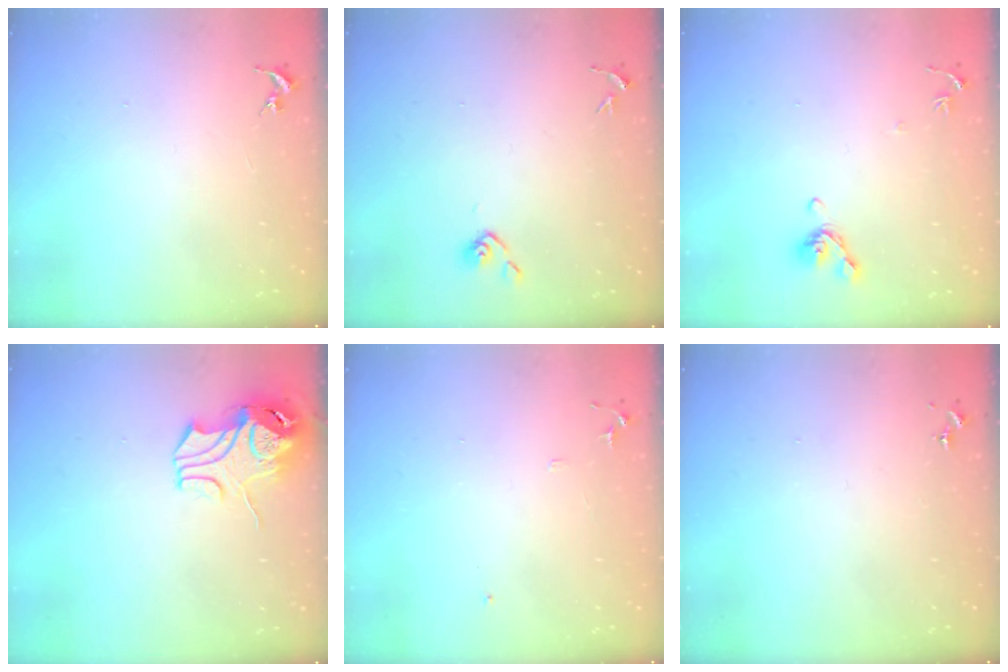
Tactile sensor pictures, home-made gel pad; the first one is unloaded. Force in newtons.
{"total": 3.6, "press": 3.5, "slide": 0.9}
{"total": 7.3, "press": 7.1, "slide": 1.6}
{"total": 10.3, "press": 10.2, "slide": 1.5}
{"total": 5.6, "press": 5.6, "slide": 0.7}
{"total": 0.0}